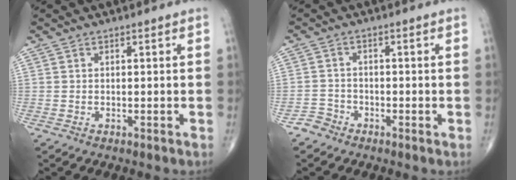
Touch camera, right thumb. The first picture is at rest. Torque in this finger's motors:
{"motor_torque": [1.29, 1.37, 0.12, -0.80, 0.05]}